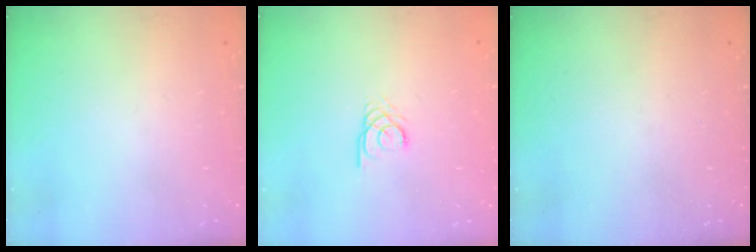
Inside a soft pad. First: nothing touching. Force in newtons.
{"total": 2.4, "press": 2.4, "slide": 0.3}
{"total": 0.0}